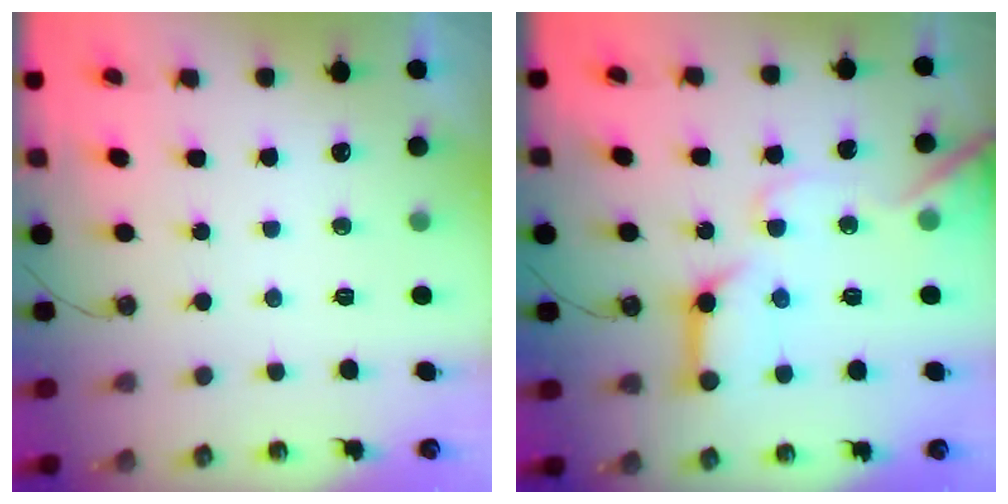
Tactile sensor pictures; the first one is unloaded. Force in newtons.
{"total": 15.5, "press": 15.4, "slide": 1.7}